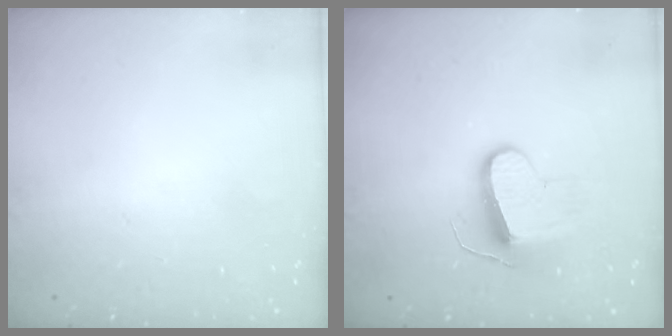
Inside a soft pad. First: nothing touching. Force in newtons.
{"total": 9.5, "press": 9.5, "slide": 0.7}